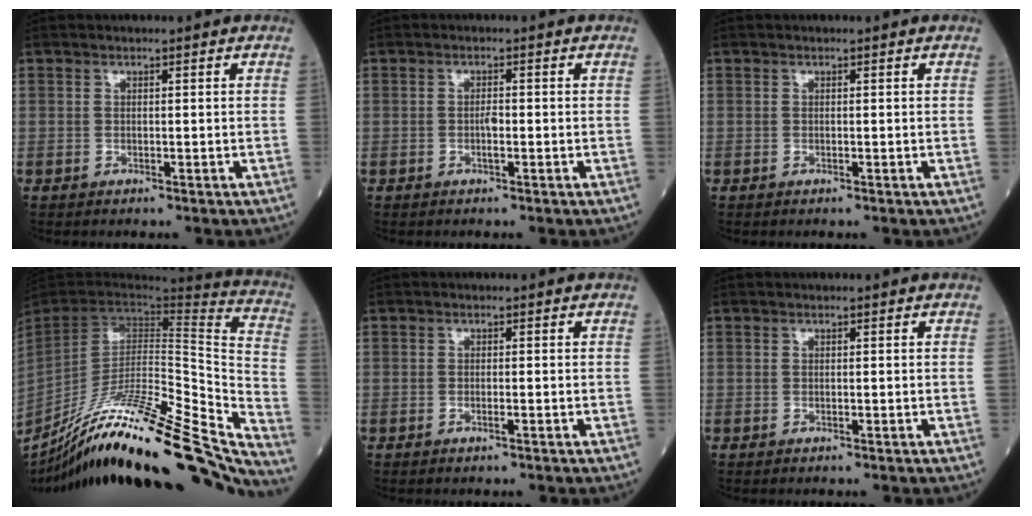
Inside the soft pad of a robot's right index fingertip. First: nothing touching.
{"total": 1.5, "force": [-0.3, 0.3, 1.4], "torque": [-0.027, 0.001, -0.007]}
{"total": 0.0}
{"total": 38.0, "force": [-31.5, 2.0, 21.2], "torque": [-0.260, -0.071, -0.472]}
{"total": 0.9, "force": [-0.4, 0.0, 0.8], "torque": [-0.017, -0.002, -0.007]}
{"total": 0.0}